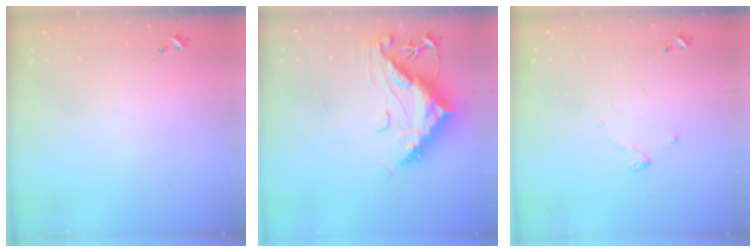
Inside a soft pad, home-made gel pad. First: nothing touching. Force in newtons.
{"total": 14.6, "press": 14.5, "slide": 1.5}
{"total": 4.9, "press": 4.9, "slide": 0.1}